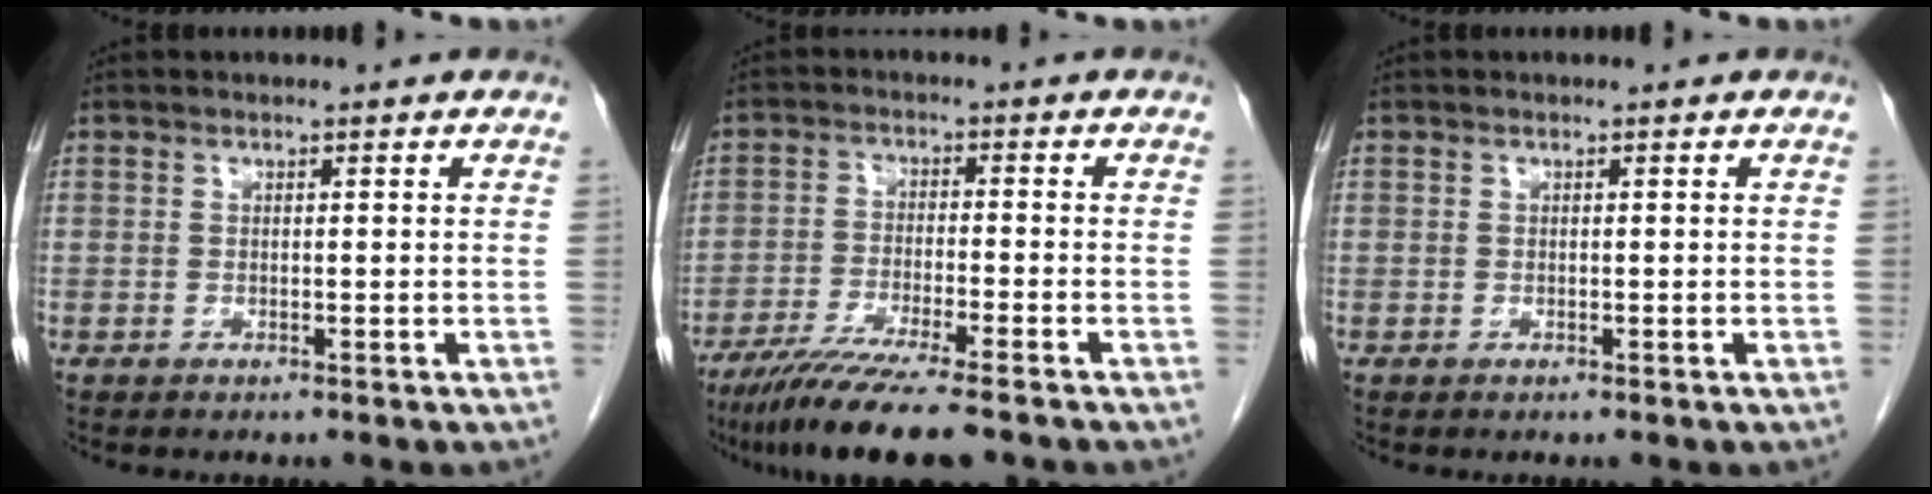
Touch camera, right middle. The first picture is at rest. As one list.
[{"total": 11.1, "force": [-8.6, 0.0, 6.9], "torque": [-0.113, -0.031, -0.140]}, {"total": 0.0}]